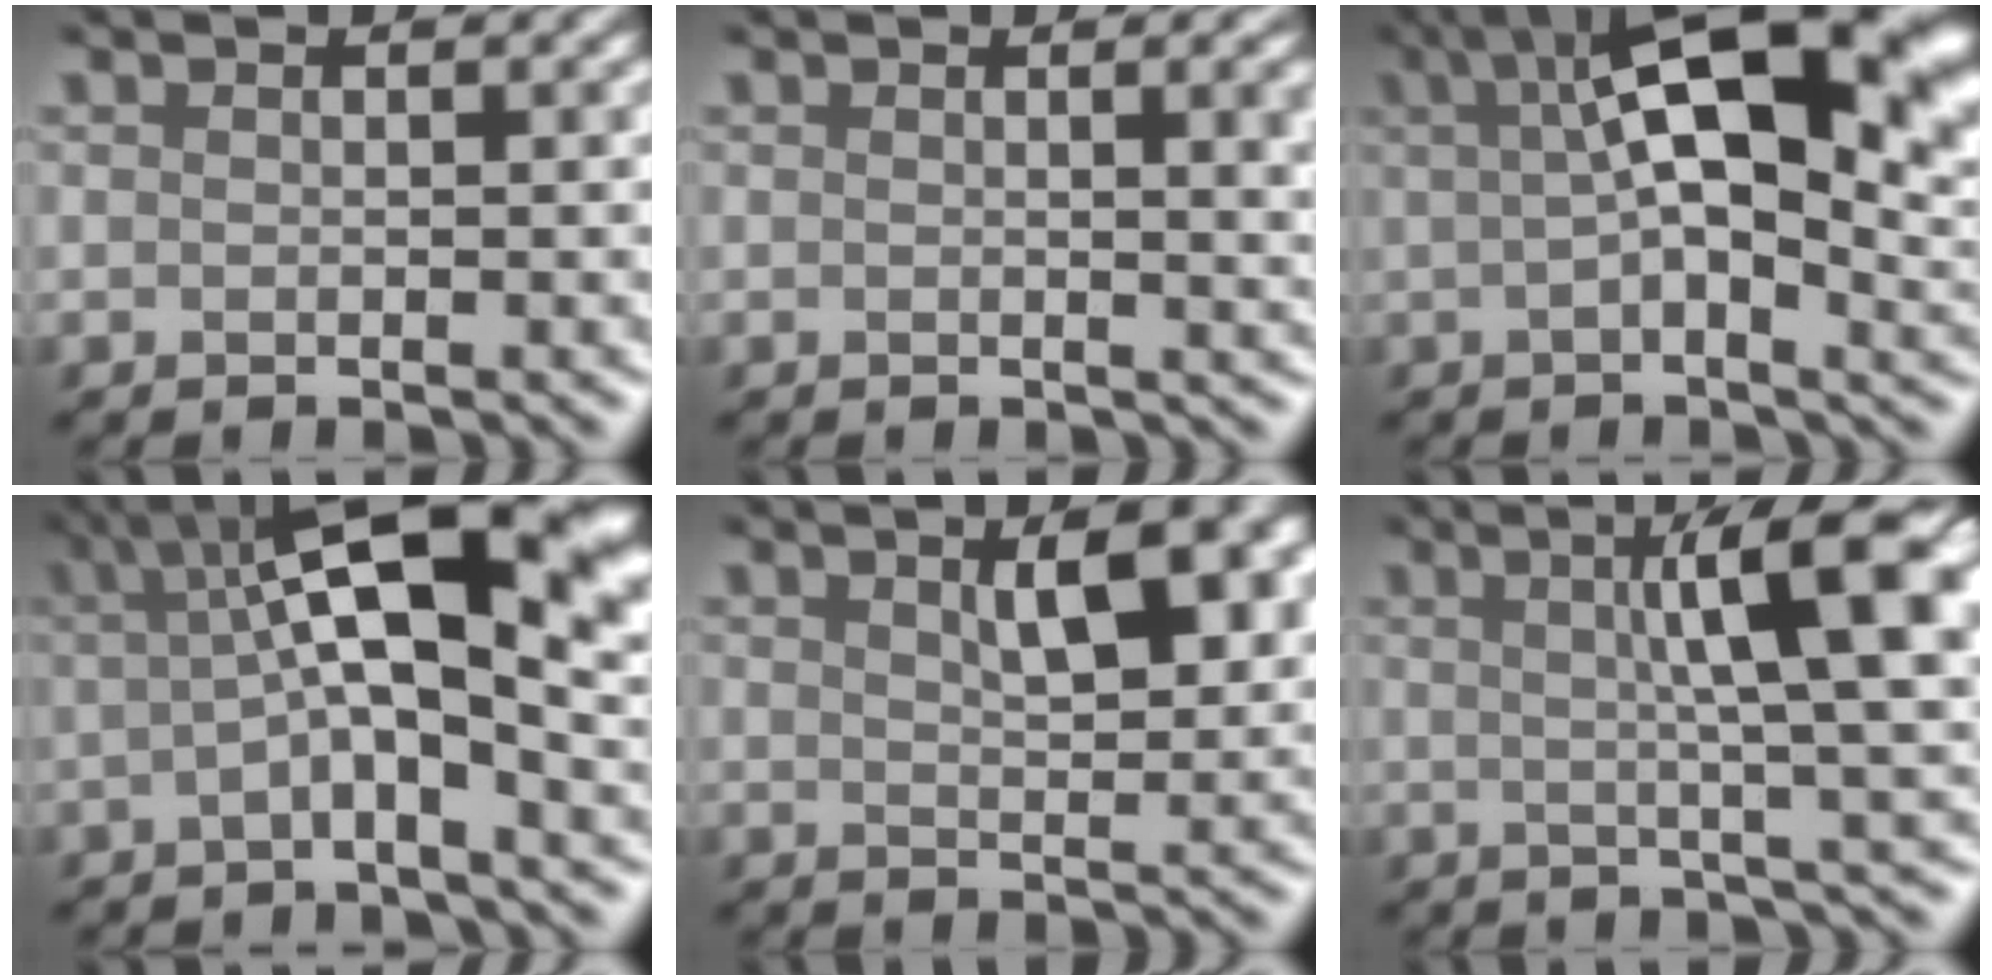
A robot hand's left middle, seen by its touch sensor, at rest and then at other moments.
{"total": 4.4, "force": [0.9, 1.9, 3.8], "torque": [-0.027, 0.027, -0.006]}
{"total": 12.9, "force": [4.7, 3.8, 11.4], "torque": [-0.188, 0.021, 0.085]}
{"total": 11.7, "force": [3.2, 2.8, 10.9], "torque": [-0.190, 0.025, 0.063]}
{"total": 4.0, "force": [1.9, 0.6, 3.5], "torque": [-0.046, 0.018, 0.033]}
{"total": 8.7, "force": [2.0, 1.0, 8.4], "torque": [-0.102, 0.022, 0.039]}